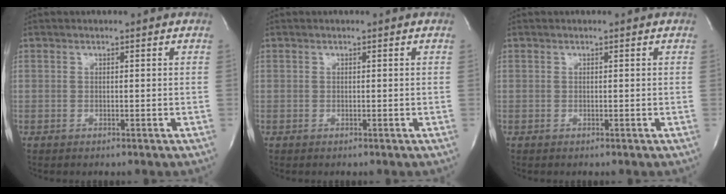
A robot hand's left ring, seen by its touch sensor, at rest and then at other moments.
{"total": 0.0}
{"total": 0.0}